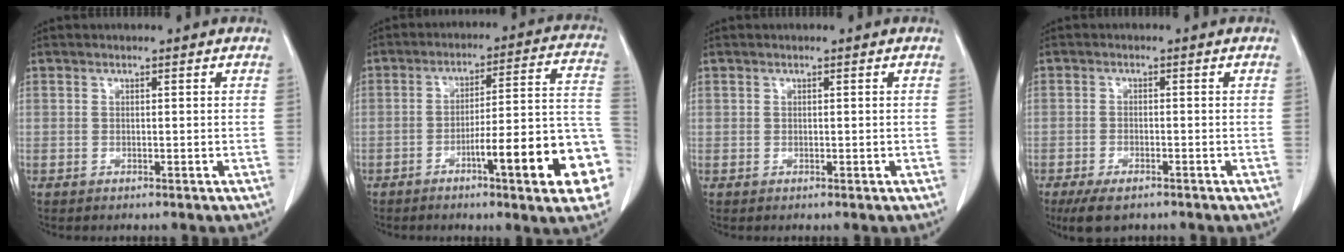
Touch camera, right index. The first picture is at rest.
{"total": 16.7, "force": [-6.6, 1.4, 15.3], "torque": [-0.145, 0.024, -0.086]}
{"total": 0.0}
{"total": 5.0, "force": [-3.7, 1.8, 2.9], "torque": [-0.050, -0.008, -0.059]}